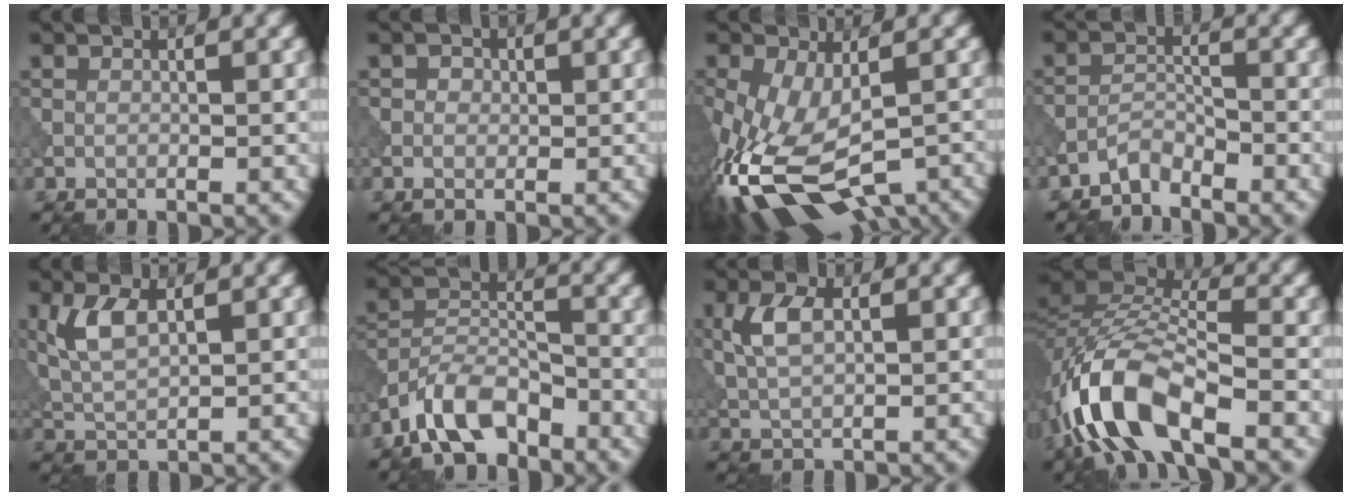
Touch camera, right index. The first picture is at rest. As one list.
[{"total": 1.3, "force": [0.2, 1.2, 0.6], "torque": [-0.006, 0.000, -0.004]}, {"total": 14.2, "force": [-5.5, 7.2, 11.0], "torque": [-0.247, -0.052, -0.073]}, {"total": 2.1, "force": [-2.0, 0.5, 0.4], "torque": [-0.007, 0.011, -0.043]}, {"total": 3.9, "force": [1.2, 1.7, 3.2], "torque": [-0.076, 0.005, 0.027]}, {"total": 6.1, "force": [-4.6, 2.6, 3.0], "torque": [-0.050, 0.005, -0.096]}, {"total": 3.6, "force": [0.8, 1.7, 3.0], "torque": [-0.073, 0.006, 0.017]}, {"total": 10.7, "force": [-5.7, 4.2, 8.1], "torque": [-0.165, 0.010, -0.117]}]